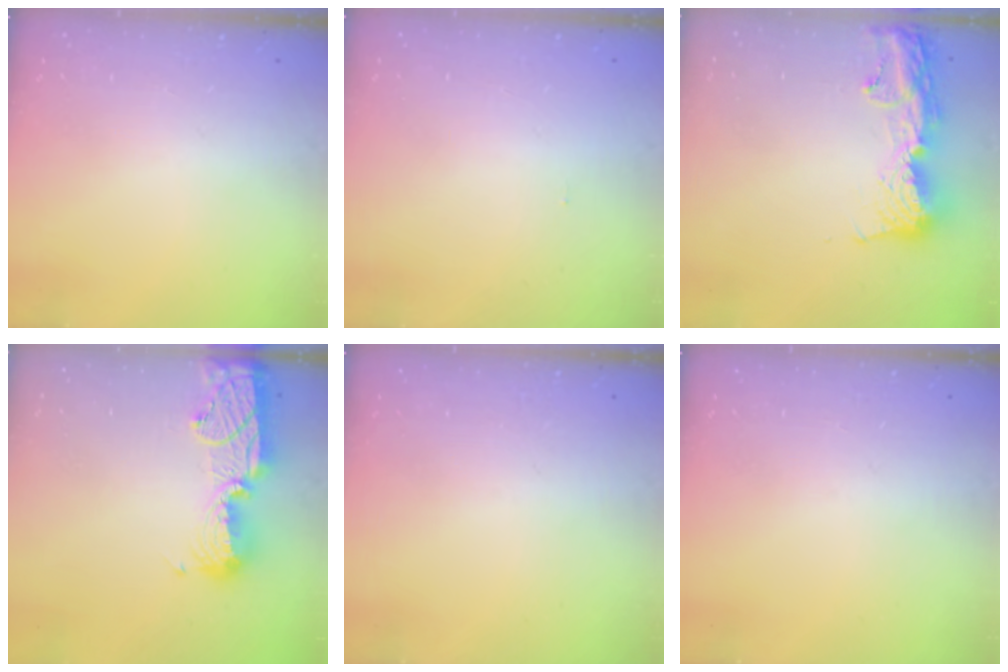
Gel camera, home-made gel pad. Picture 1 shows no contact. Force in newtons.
{"total": 6.0, "press": 0.9, "slide": 5.9}
{"total": 13.9, "press": 13.8, "slide": 1.2}
{"total": 15.3, "press": 14.8, "slide": 4.0}
{"total": 0.0}
{"total": 0.0}